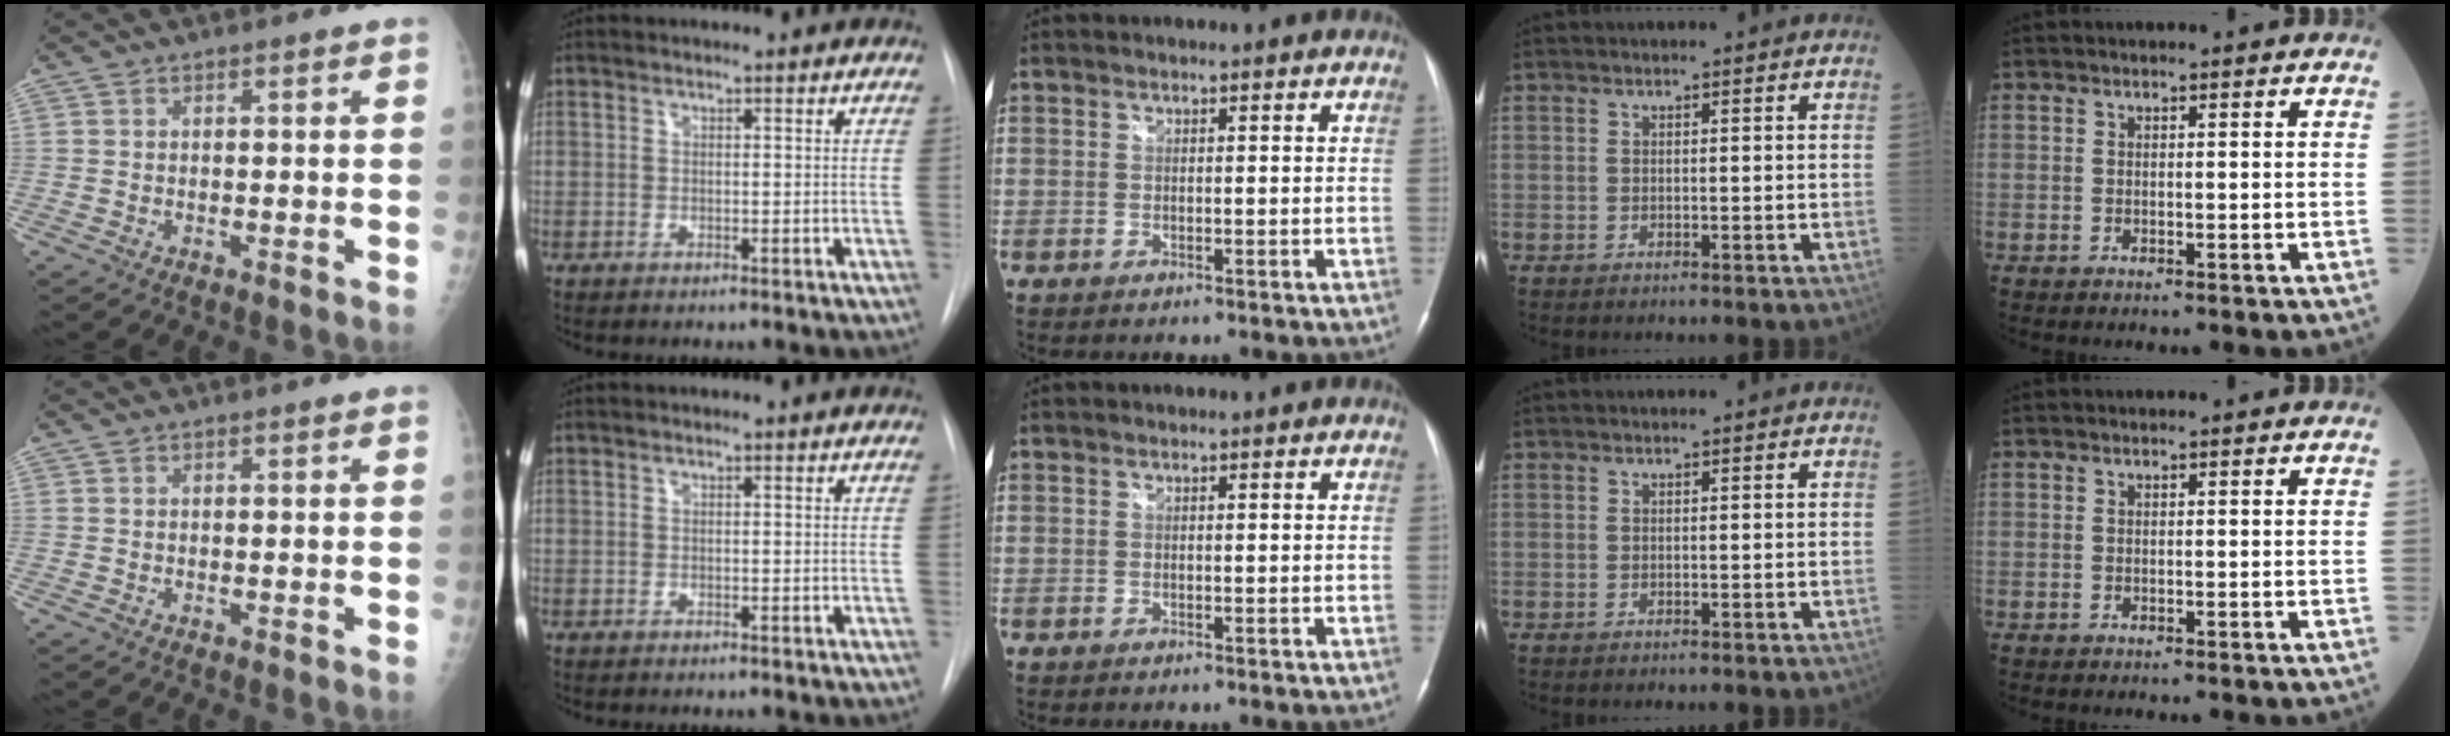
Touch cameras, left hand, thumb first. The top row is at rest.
{}